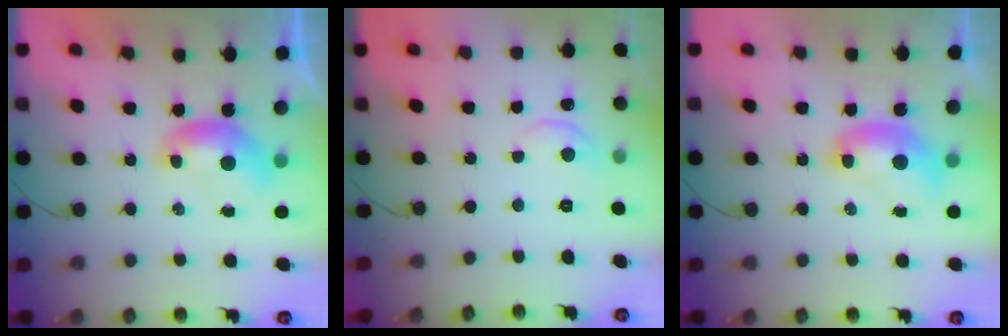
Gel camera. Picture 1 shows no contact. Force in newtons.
{"total": 1.9, "press": 1.7, "slide": 0.7}
{"total": 2.2, "press": 2.2, "slide": 0.1}